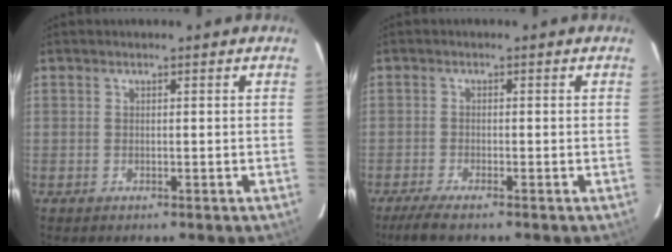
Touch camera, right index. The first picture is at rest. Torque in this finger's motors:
{"motor_torque": [0.07, -0.04, 0.17, 0.03]}